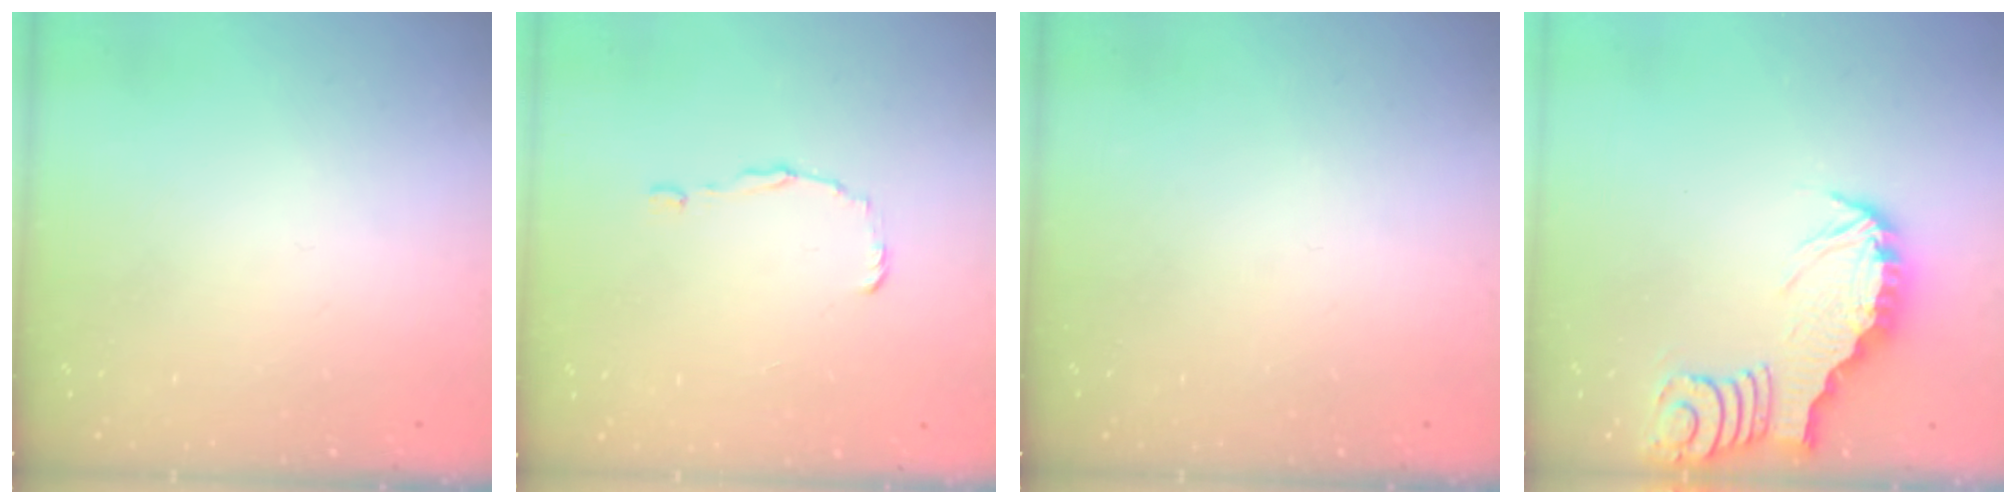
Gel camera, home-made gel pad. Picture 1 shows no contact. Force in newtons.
{"total": 1.0, "press": 1.0, "slide": 0.0}
{"total": 0.0}
{"total": 3.0, "press": 3.0, "slide": 0.3}